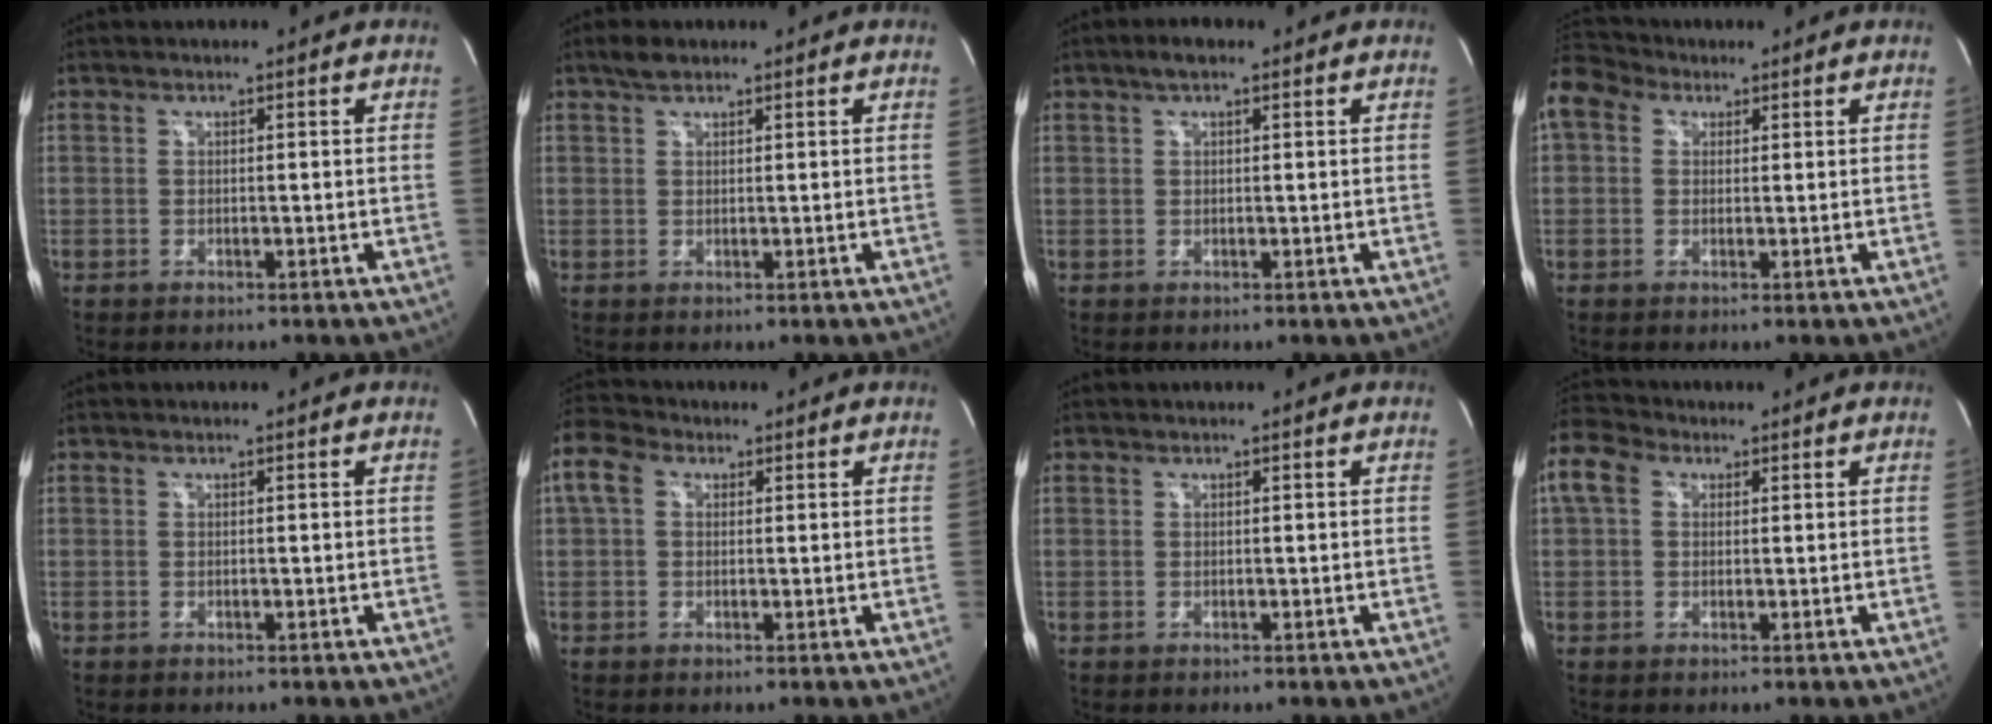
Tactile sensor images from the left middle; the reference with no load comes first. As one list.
[{"total": 1.9, "force": [1.5, 0.8, 0.9], "torque": [-0.024, 0.006, 0.029]}, {"total": 2.6, "force": [1.6, 0.8, 2.0], "torque": [-0.039, 0.014, 0.026]}, {"total": 8.3, "force": [4.0, 6.2, 3.9], "torque": [-0.097, 0.051, 0.076]}, {"total": 0.0}, {"total": 6.9, "force": [2.4, 4.9, 4.2], "torque": [-0.111, 0.039, 0.045]}, {"total": 0.0}, {"total": 10.5, "force": [4.1, 7.8, 5.7], "torque": [-0.149, 0.051, 0.073]}]